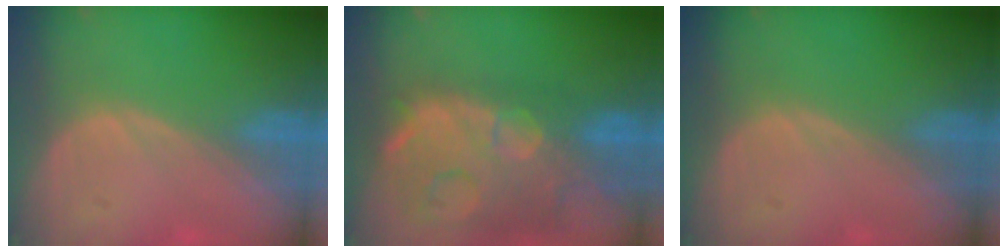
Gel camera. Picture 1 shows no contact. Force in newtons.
{"total": 14.9, "press": 12.0, "slide": 8.9}
{"total": 0.0}